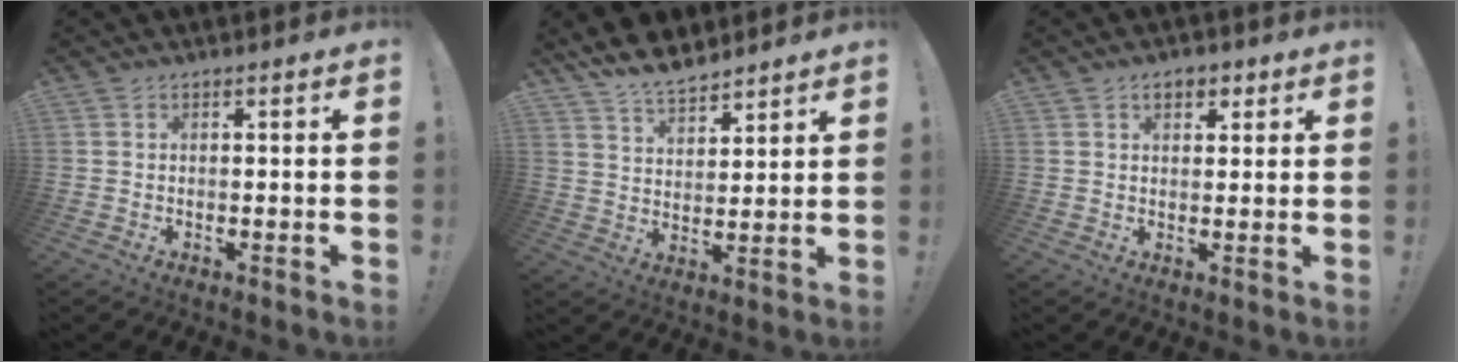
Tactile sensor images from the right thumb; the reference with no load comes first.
{"total": 8.9, "force": [7.7, 3.4, 2.8], "torque": [-0.057, -0.052, 0.148]}
{"total": 4.3, "force": [2.0, 2.8, 2.6], "torque": [-0.033, 0.003, 0.032]}